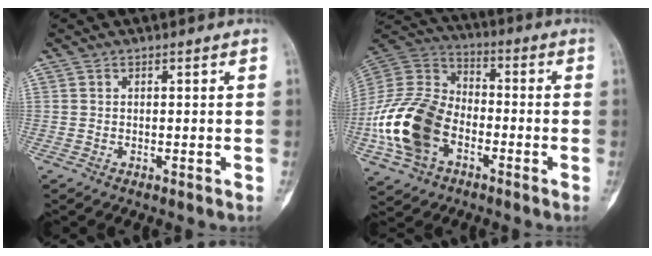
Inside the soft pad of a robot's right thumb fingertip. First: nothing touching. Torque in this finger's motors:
{"motor_torque": [0.82, 1.61, 1.05, 0.22, 0.64]}